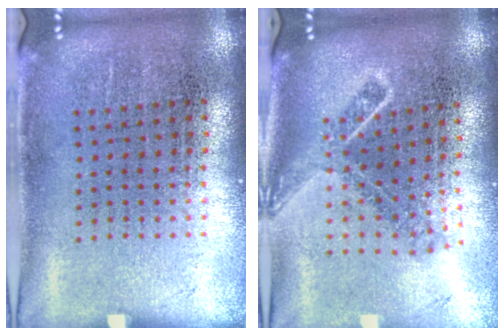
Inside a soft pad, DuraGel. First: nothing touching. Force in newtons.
{"total": 1.7, "press": 1.3, "slide": 1.2}